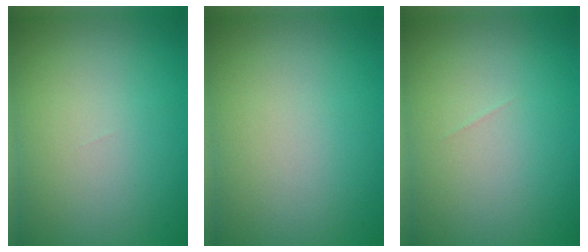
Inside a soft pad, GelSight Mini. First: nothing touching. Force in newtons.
{"total": 0.0}
{"total": 0.0}